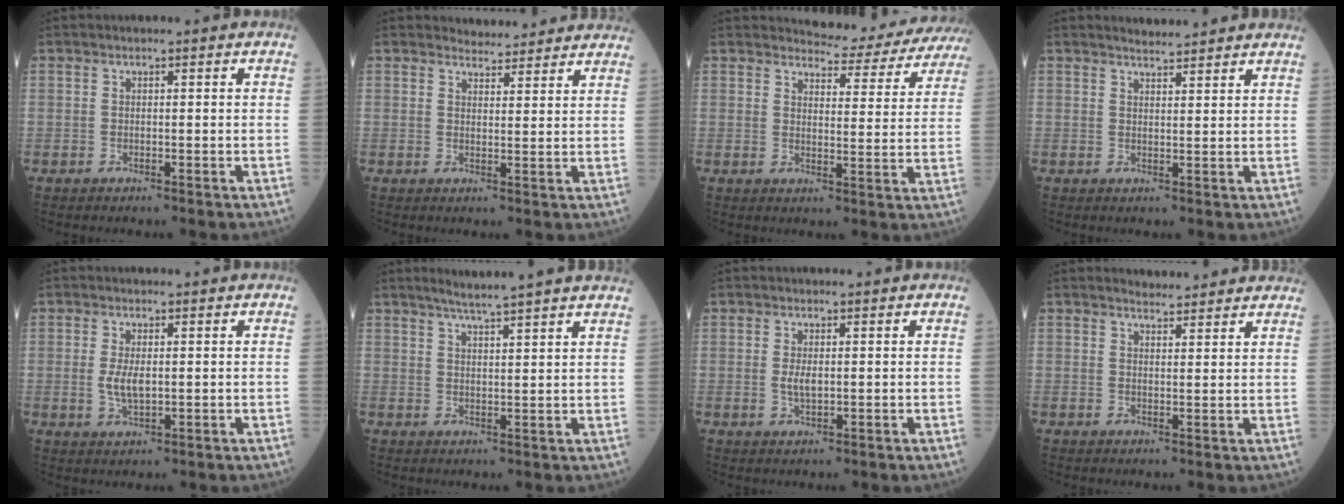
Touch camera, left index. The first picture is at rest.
{"total": 5.8, "force": [5.7, 1.4, 0.4], "torque": [0.000, 0.010, 0.059]}
{"total": 11.3, "force": [11.1, 1.7, 1.0], "torque": [-0.002, -0.033, 0.116]}
{"total": 3.8, "force": [3.7, 0.4, 0.8], "torque": [-0.020, 0.015, 0.050]}
{"total": 3.3, "force": [0.1, 1.3, 3.0], "torque": [-0.067, -0.006, 0.005]}
{"total": 9.3, "force": [8.1, -0.7, 4.5], "torque": [-0.068, 0.018, 0.100]}
{"total": 2.0, "force": [0.1, 0.8, 1.8], "torque": [-0.037, -0.002, 0.005]}
{"total": 5.0, "force": [4.7, 1.0, 1.0], "torque": [-0.014, 0.013, 0.053]}